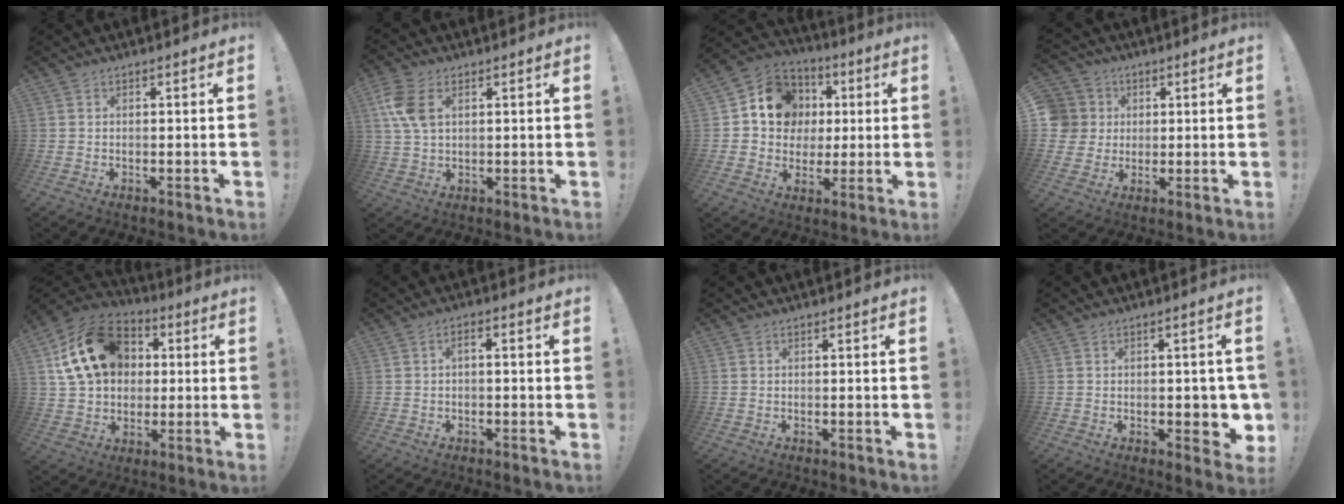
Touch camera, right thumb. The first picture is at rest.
{"total": 8.5, "force": [2.9, 5.2, 6.1], "torque": [-0.121, -0.002, 0.054]}
{"total": 14.7, "force": [3.2, 12.9, 6.3], "torque": [-0.075, -0.006, 0.077]}
{"total": 8.7, "force": [1.4, 8.4, 1.8], "torque": [-0.028, -0.004, 0.035]}
{"total": 20.2, "force": [5.5, 15.3, 12.1], "torque": [-0.194, -0.004, 0.111]}
{"total": 2.2, "force": [-0.9, 0.7, 1.9], "torque": [-0.036, 0.009, -0.016]}
{"total": 0.0}
{"total": 5.2, "force": [-1.0, 2.5, 4.5], "torque": [-0.045, 0.001, -0.012]}